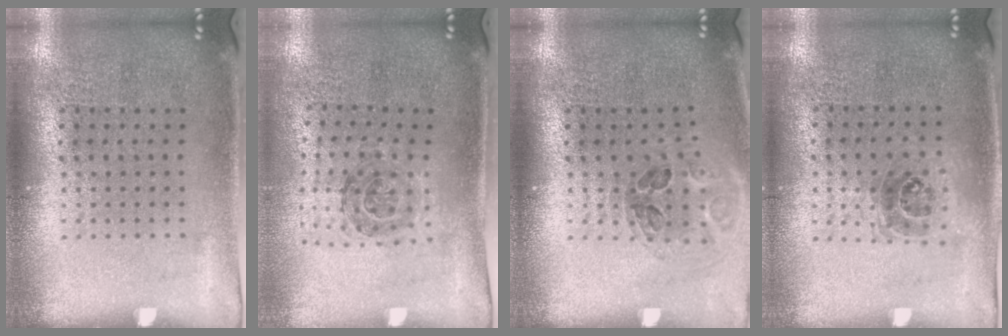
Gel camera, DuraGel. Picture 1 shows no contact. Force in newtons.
{"total": 1.1, "press": 1.0, "slide": 0.3}
{"total": 0.9, "press": 0.9, "slide": 0.2}
{"total": 1.0, "press": 0.9, "slide": 0.5}